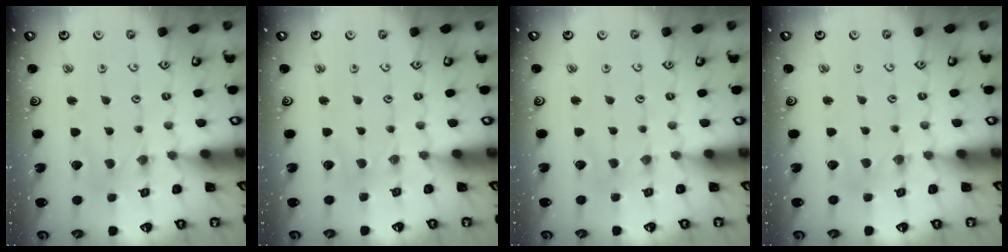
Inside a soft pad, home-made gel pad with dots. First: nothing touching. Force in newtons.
{"total": 1.1, "press": 1.1, "slide": 0.2}
{"total": 0.0}
{"total": 1.0, "press": 1.0, "slide": 0.3}